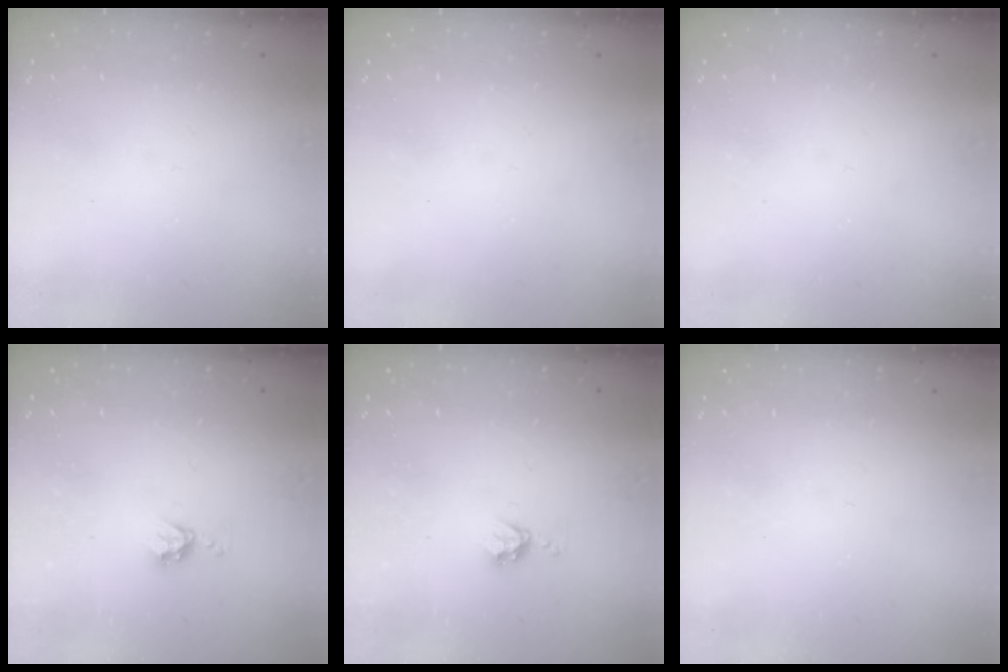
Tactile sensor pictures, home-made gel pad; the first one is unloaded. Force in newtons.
{"total": 0.0}
{"total": 0.0}
{"total": 3.8, "press": 3.7, "slide": 0.5}
{"total": 3.8, "press": 3.7, "slide": 0.5}
{"total": 0.0}